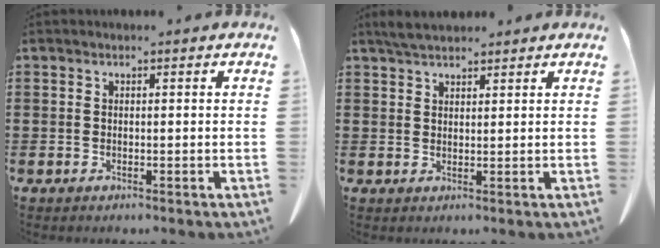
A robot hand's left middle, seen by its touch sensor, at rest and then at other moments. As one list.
[{"total": 3.0, "force": [2.6, 0.8, 1.2], "torque": [-0.030, 0.003, 0.049]}]